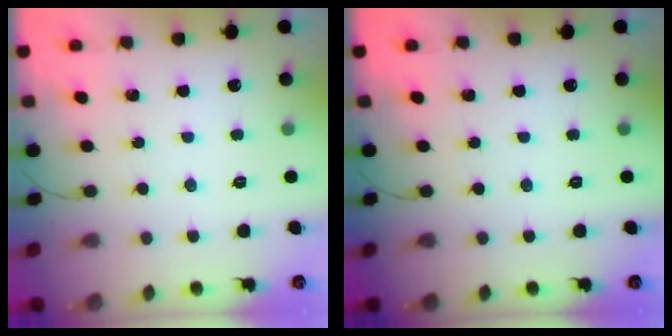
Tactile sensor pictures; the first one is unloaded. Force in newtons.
{"total": 0.0}